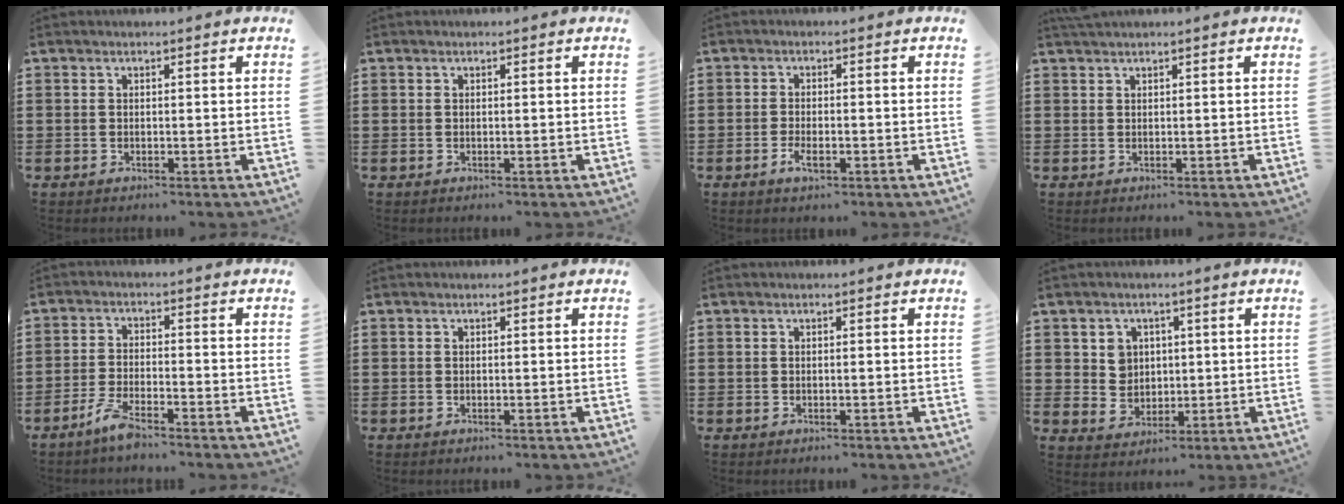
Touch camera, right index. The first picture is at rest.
{"total": 0.0}
{"total": 2.6, "force": [-1.1, 0.9, 2.1], "torque": [-0.045, -0.002, -0.022]}
{"total": 0.6, "force": [0.5, -0.1, 0.3], "torque": [-0.008, -0.001, 0.010]}
{"total": 3.9, "force": [-3.3, 0.4, 2.1], "torque": [-0.048, -0.002, -0.065]}
{"total": 0.0}
{"total": 0.0}
{"total": 4.3, "force": [1.3, 3.9, 1.2], "torque": [-0.043, 0.012, 0.023]}